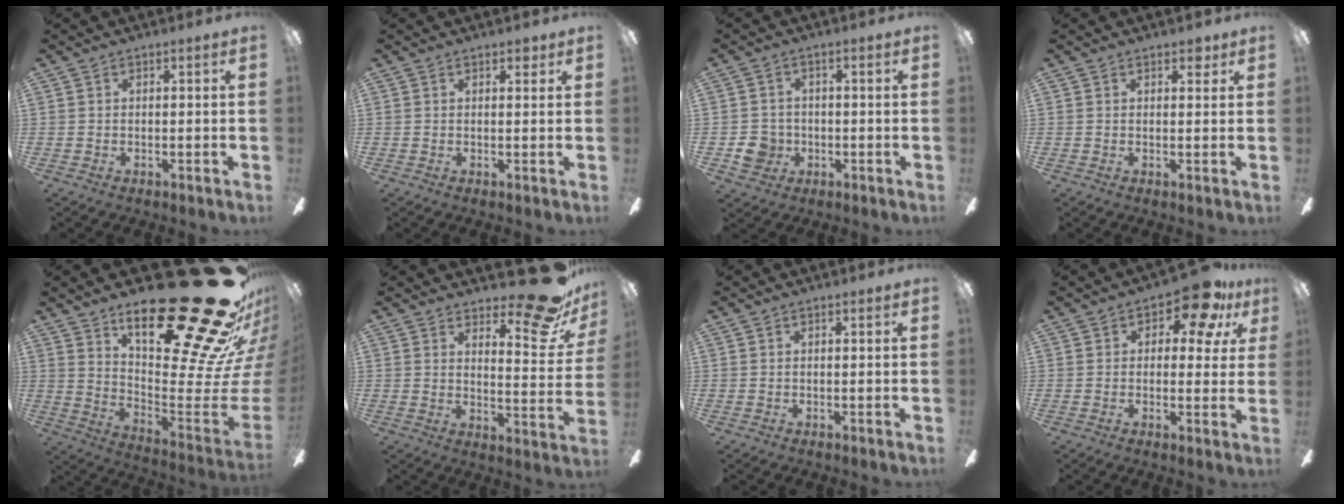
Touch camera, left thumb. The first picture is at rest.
{"total": 1.8, "force": [1.3, 0.7, 1.0], "torque": [-0.004, -0.004, 0.020]}
{"total": 5.9, "force": [-1.5, 5.4, 1.7], "torque": [-0.031, 0.011, -0.026]}
{"total": 2.3, "force": [1.6, 1.2, 1.3], "torque": [-0.002, -0.006, 0.023]}
{"total": 34.0, "force": [21.3, 9.4, 24.8], "torque": [-0.277, -0.181, 0.374]}
{"total": 15.4, "force": [11.0, 4.7, 9.7], "torque": [-0.119, -0.082, 0.178]}
{"total": 0.0}
{"total": 10.2, "force": [5.6, 5.0, 6.9], "torque": [-0.081, -0.025, 0.093]}